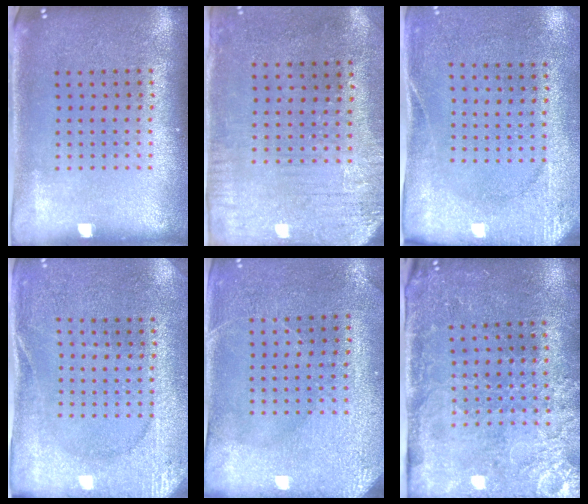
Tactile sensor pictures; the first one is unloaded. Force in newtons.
{"total": 3.2, "press": 2.5, "slide": 1.9}
{"total": 2.7, "press": 2.1, "slide": 1.6}
{"total": 2.6, "press": 2.5, "slide": 0.5}
{"total": 2.9, "press": 2.7, "slide": 1.0}
{"total": 3.4, "press": 3.4, "slide": 0.6}